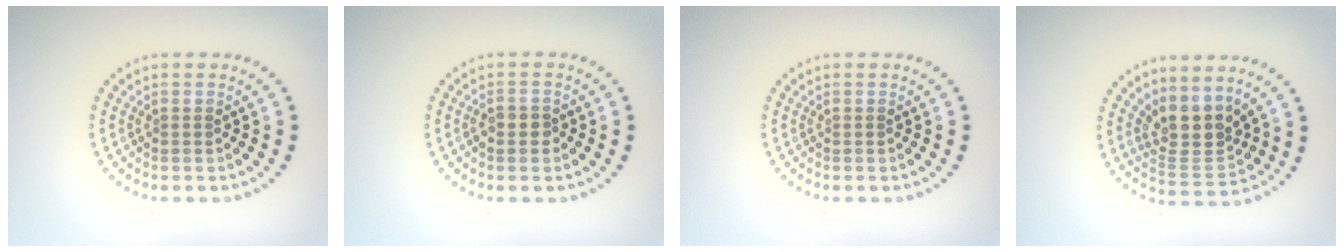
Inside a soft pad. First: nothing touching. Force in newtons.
{"total": 1.7, "press": 1.6, "slide": 0.5}
{"total": 0.0}
{"total": 3.9, "press": 3.3, "slide": 2.2}